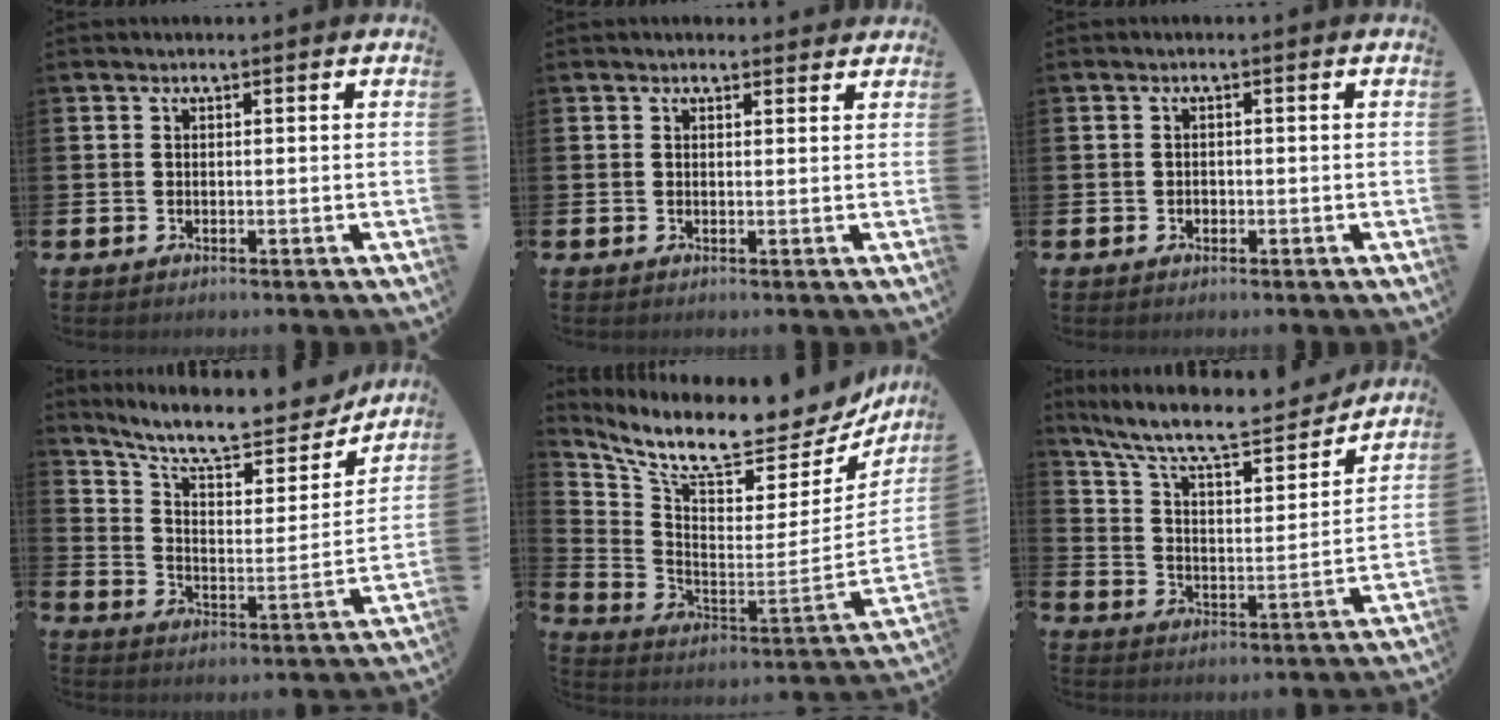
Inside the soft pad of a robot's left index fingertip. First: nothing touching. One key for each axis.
{"total": 1.0, "fx": 0.9, "fy": 0.4, "fz": 0.1, "tx": 0.005, "ty": 0.004, "tz": 0.015}
{"total": 0.8, "fx": -0.3, "fy": 0.7, "fz": 0.3, "tx": -0.006, "ty": 0.005, "tz": -0.008}
{"total": 11.1, "fx": 9.7, "fy": 3.0, "fz": 4.5, "tx": -0.118, "ty": -0.065, "tz": 0.167}
{"total": 9.3, "fx": 7.8, "fy": 2.3, "fz": 4.5, "tx": -0.107, "ty": -0.080, "tz": 0.125}
{"total": 10.2, "fx": 9.1, "fy": 2.3, "fz": 4.1, "tx": -0.115, "ty": -0.059, "tz": 0.155}